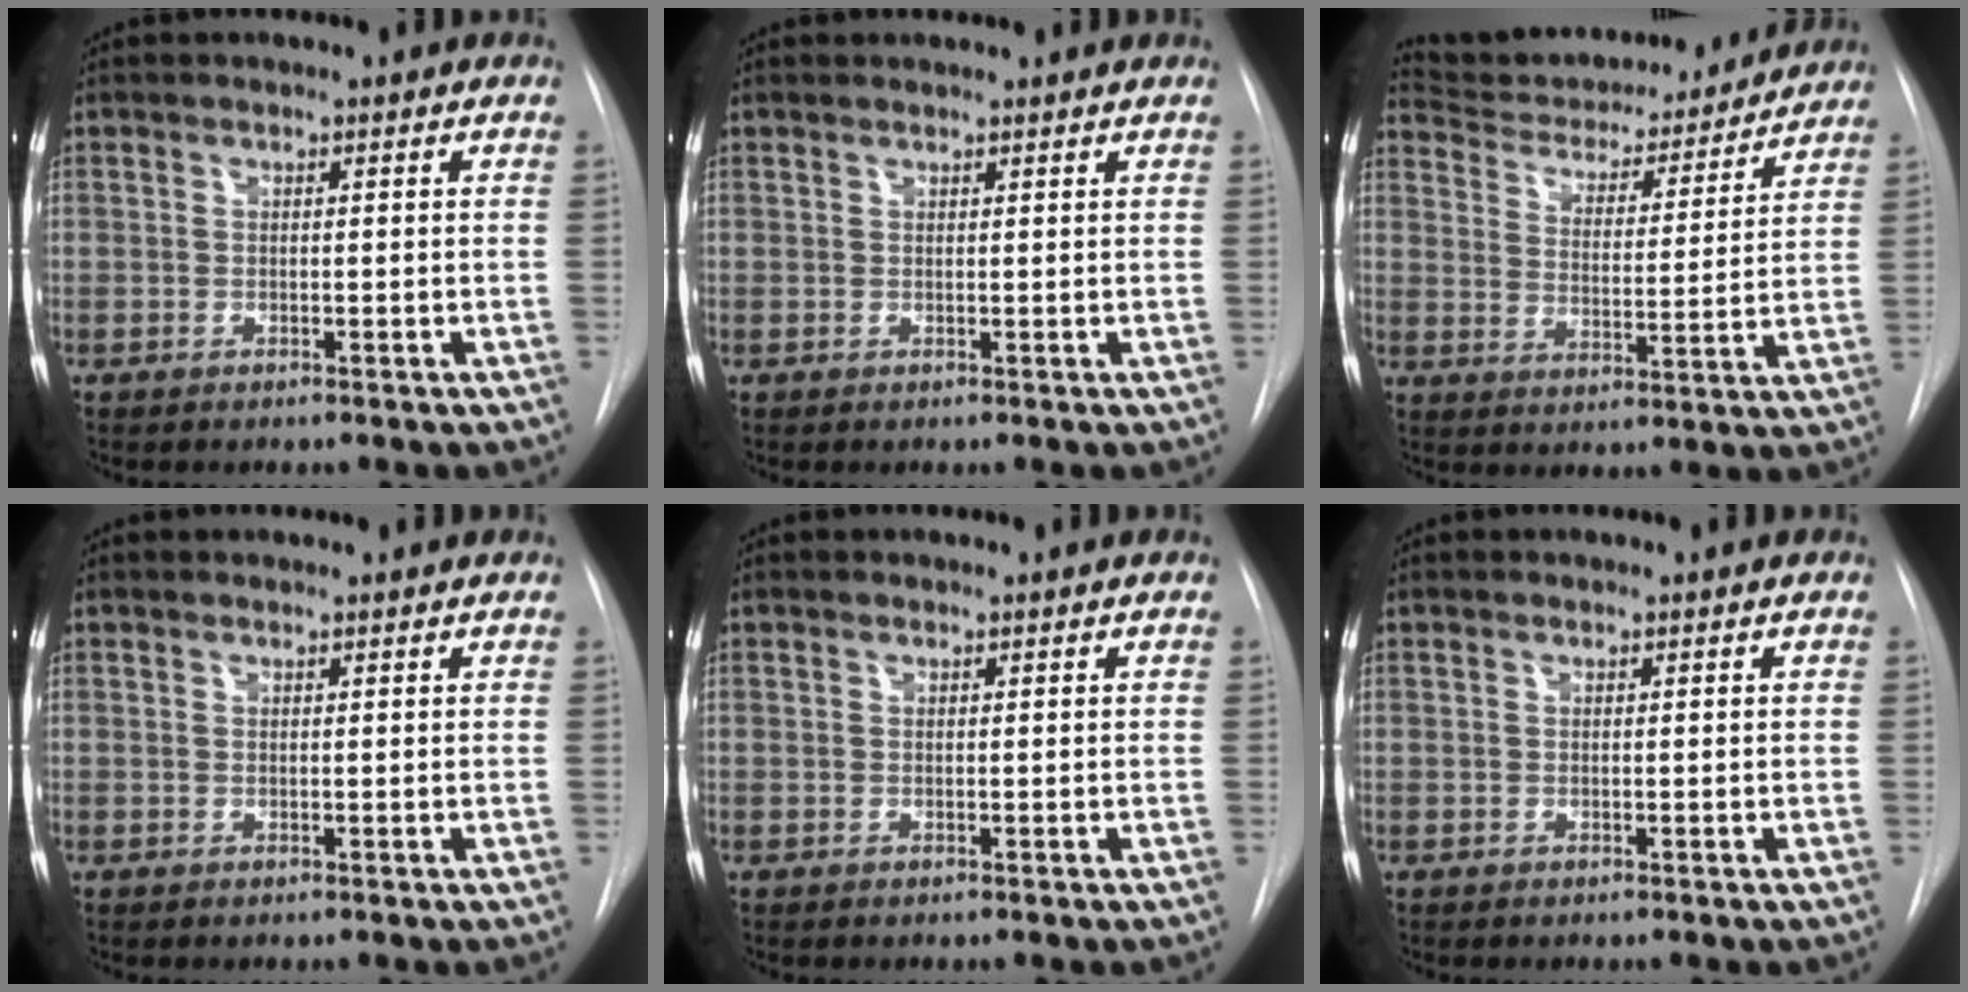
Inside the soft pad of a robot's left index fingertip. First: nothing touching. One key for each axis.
{"total": 2.6, "fx": 2.6, "fy": 0.2, "fz": 0.5, "tx": -0.011, "ty": 0.019, "tz": 0.031}
{"total": 19.2, "fx": 18.0, "fy": 4.3, "fz": 5.1, "tx": -0.072, "ty": -0.002, "tz": 0.256}
{"total": 2.4, "fx": 2.3, "fy": 0.2, "fz": 0.4, "tx": -0.010, "ty": 0.019, "tz": 0.029}
{"total": 1.3, "fx": 1.2, "fy": 0.0, "fz": 0.2, "tx": -0.009, "ty": 0.015, "tz": 0.018}
{"total": 1.1, "fx": 1.1, "fy": 0.0, "fz": 0.2, "tx": -0.008, "ty": 0.015, "tz": 0.016}